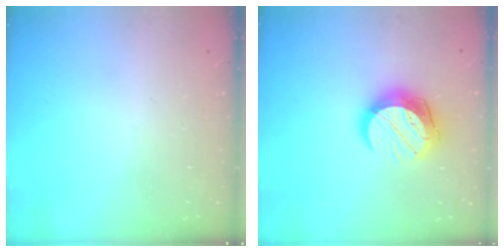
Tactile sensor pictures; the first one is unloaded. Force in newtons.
{"total": 13.1, "press": 13.1, "slide": 0.8}